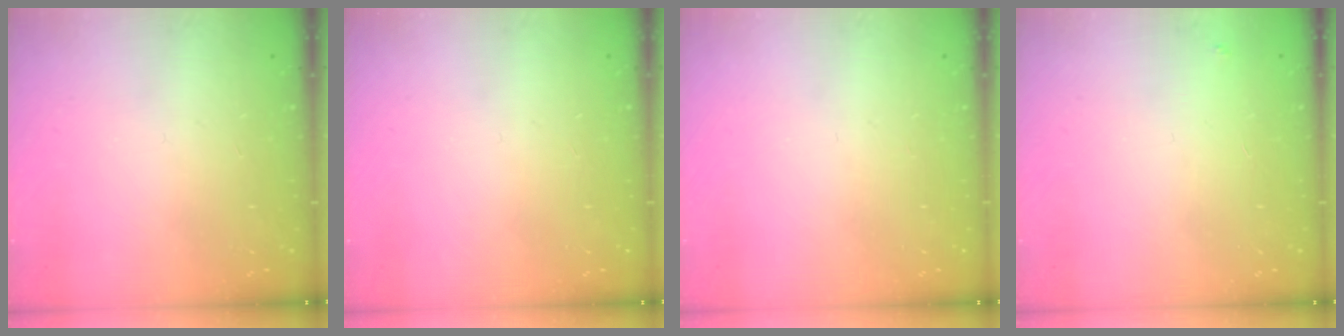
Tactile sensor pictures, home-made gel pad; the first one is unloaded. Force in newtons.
{"total": 0.0}
{"total": 0.0}
{"total": 3.8, "press": 3.8, "slide": 0.2}